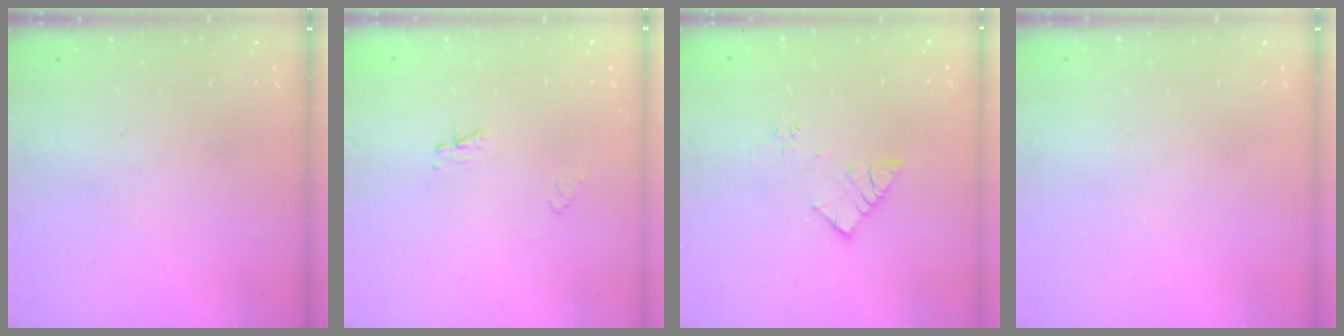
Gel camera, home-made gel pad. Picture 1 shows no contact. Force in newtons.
{"total": 2.3, "press": 2.3, "slide": 0.3}
{"total": 7.2, "press": 7.2, "slide": 0.5}
{"total": 0.0}